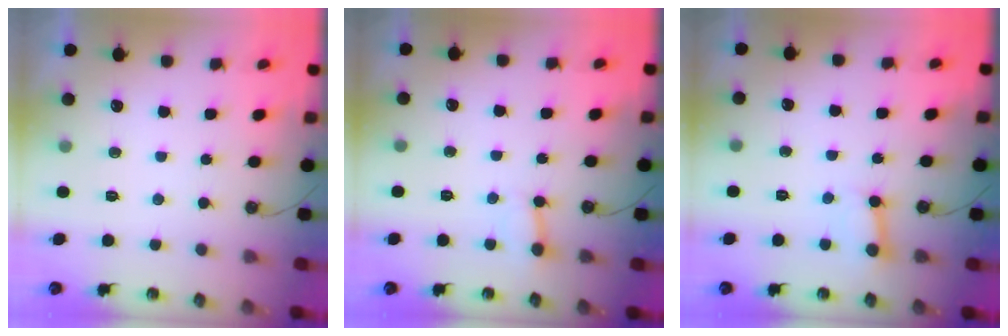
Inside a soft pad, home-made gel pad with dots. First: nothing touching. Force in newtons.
{"total": 2.4, "press": 2.4, "slide": 0.1}
{"total": 4.4, "press": 4.3, "slide": 0.7}